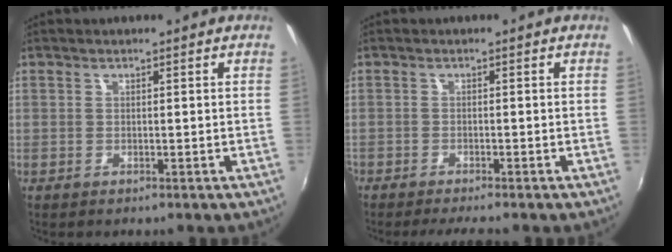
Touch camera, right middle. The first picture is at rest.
{"total": 3.9, "force": [-3.5, 0.1, 1.8], "torque": [-0.045, -0.010, -0.057]}